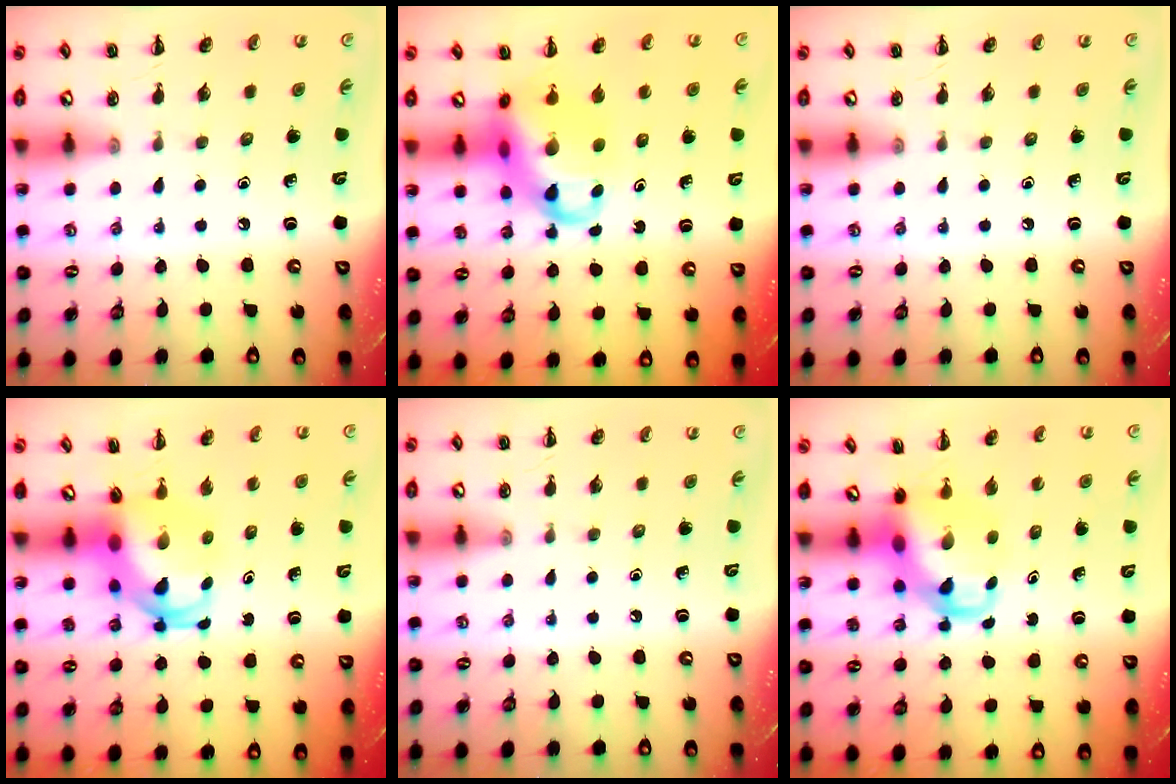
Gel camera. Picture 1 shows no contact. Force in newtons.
{"total": 12.3, "press": 11.8, "slide": 3.2}
{"total": 0.0}
{"total": 5.1, "press": 5.0, "slide": 0.9}
{"total": 0.0}
{"total": 5.0, "press": 4.9, "slide": 0.5}